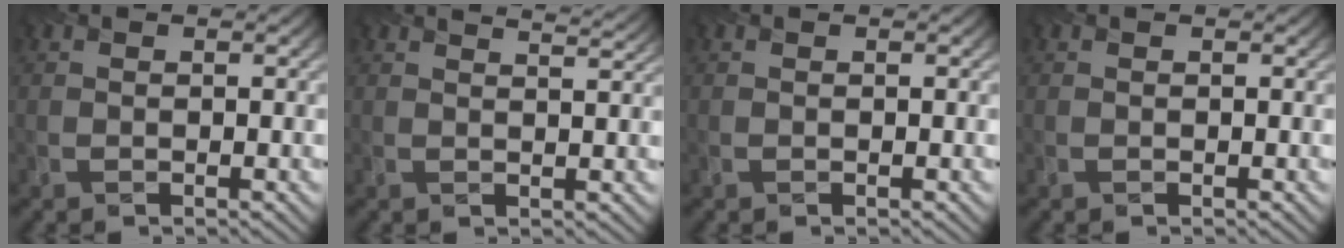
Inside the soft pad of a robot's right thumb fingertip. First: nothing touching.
{"total": 3.8, "force": [3.2, 0.8, 2.0], "torque": [-0.023, 0.011, 0.027]}
{"total": 0.0}
{"total": 0.0}